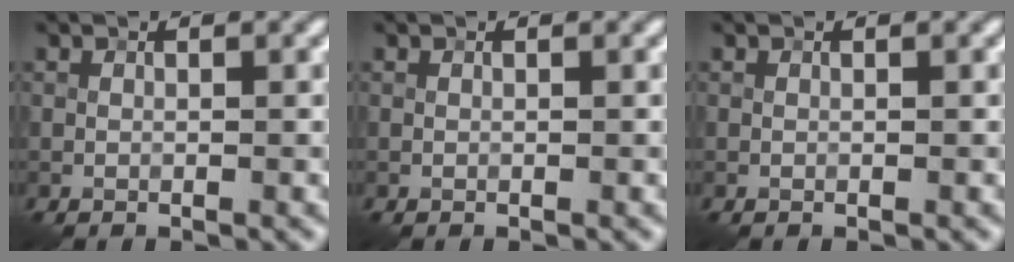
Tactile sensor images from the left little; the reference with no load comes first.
{"total": 0.0}
{"total": 0.0}